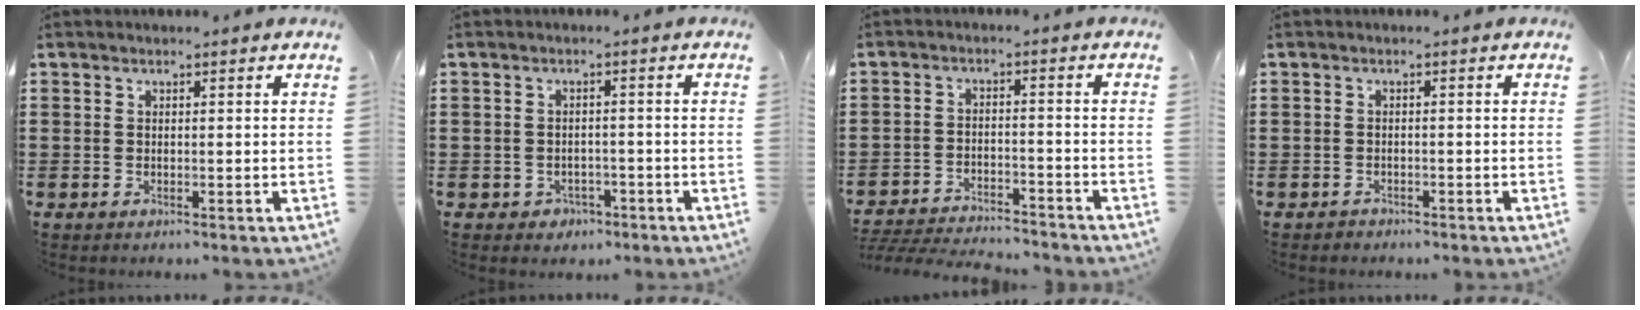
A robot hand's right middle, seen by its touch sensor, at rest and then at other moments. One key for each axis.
{"total": 1.6, "fx": -1.3, "fy": 1.0, "fz": 0.1, "tx": -0.011, "ty": -0.001, "tz": -0.029}
{"total": 4.6, "fx": -4.6, "fy": 0.3, "fz": 0.6, "tx": -0.018, "ty": 0.002, "tz": -0.096}
{"total": 1.0, "fx": -0.9, "fy": 0.4, "fz": 0.0, "tx": -0.003, "ty": 0.001, "tz": -0.020}